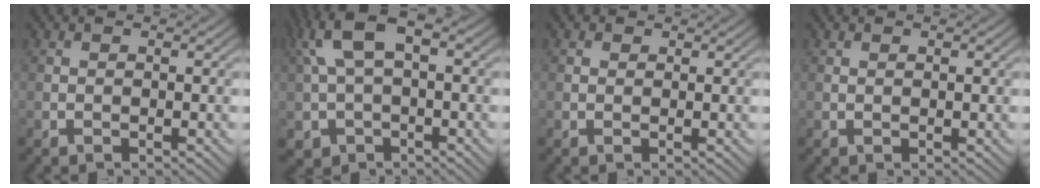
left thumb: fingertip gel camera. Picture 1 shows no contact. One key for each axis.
{"total": 8.7, "fx": 1.0, "fy": 5.4, "fz": 6.7, "tx": -0.163, "ty": 0.005, "tz": 0.016}
{"total": 0.8, "fx": 0.4, "fy": 0.7, "fz": 0.2, "tx": -0.003, "ty": 0.000, "tz": 0.006}
{"total": 0.0}